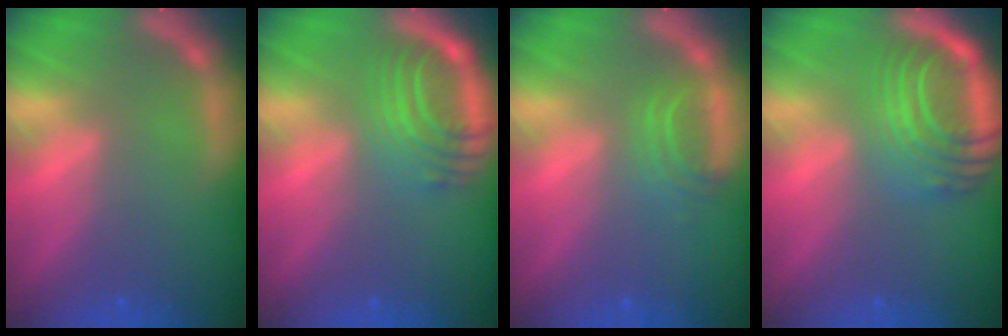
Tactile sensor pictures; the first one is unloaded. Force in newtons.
{"total": 6.5}
{"total": 2.5}
{"total": 9.5}